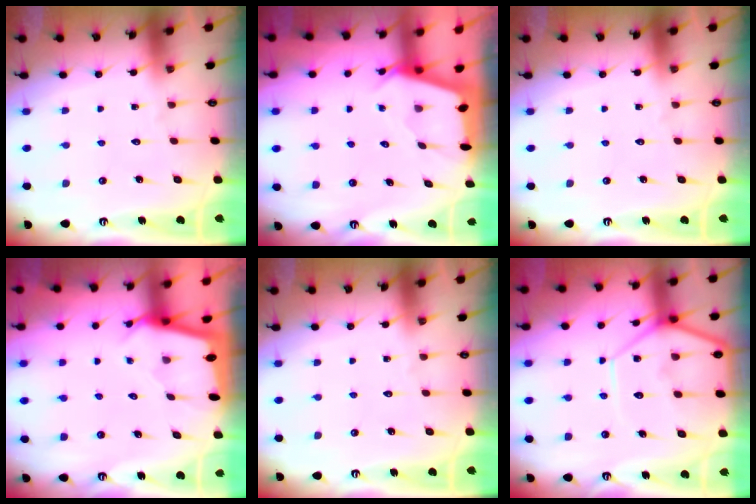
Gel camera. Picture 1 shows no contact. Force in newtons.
{"total": 2.4, "press": 2.4, "slide": 0.3}
{"total": 0.0}
{"total": 2.1, "press": 2.1, "slide": 0.2}
{"total": 0.0}
{"total": 11.9, "press": 11.8, "slide": 1.2}